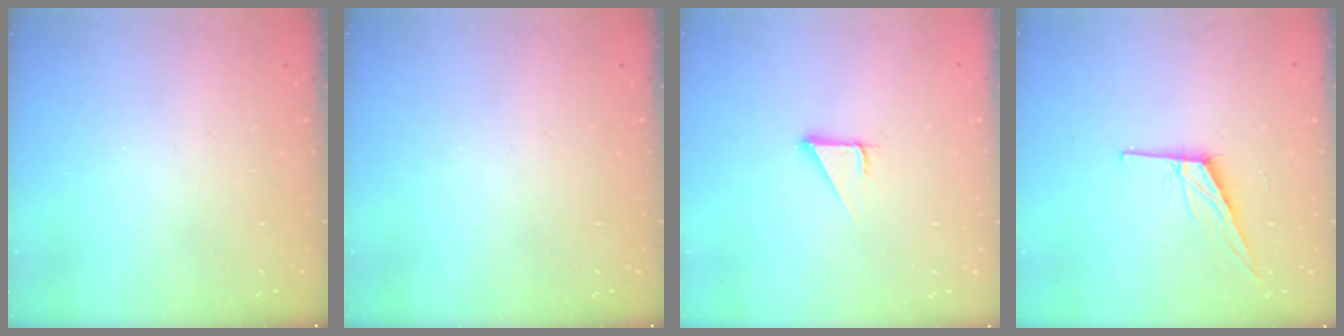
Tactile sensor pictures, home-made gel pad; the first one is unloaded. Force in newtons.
{"total": 0.0}
{"total": 2.9, "press": 2.9, "slide": 0.1}
{"total": 10.8, "press": 10.4, "slide": 2.7}